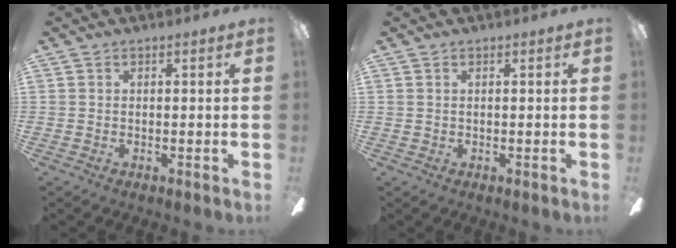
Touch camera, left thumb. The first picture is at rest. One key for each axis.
{"total": 0.5, "fx": -0.4, "fy": 0.1, "fz": 0.3, "tx": -0.006, "ty": 0.004, "tz": -0.009}